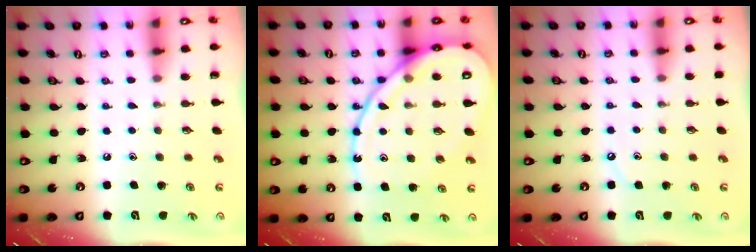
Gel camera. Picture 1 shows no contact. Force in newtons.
{"total": 17.7, "press": 17.6, "slide": 1.8}
{"total": 4.1, "press": 4.1, "slide": 0.6}